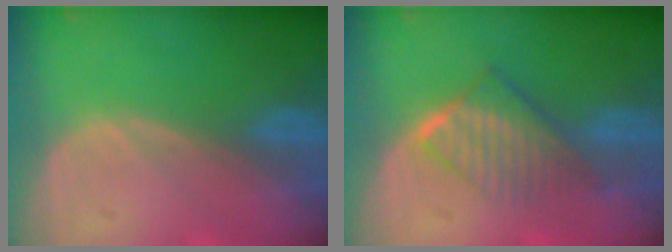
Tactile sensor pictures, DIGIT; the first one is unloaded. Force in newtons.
{"total": 6.4, "press": 5.8, "slide": 2.8}